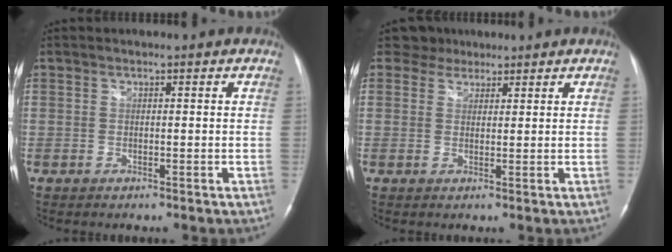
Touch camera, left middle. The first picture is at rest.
{"total": 3.0, "force": [2.4, 1.8, -0.3], "torque": [0.006, 0.010, 0.038]}